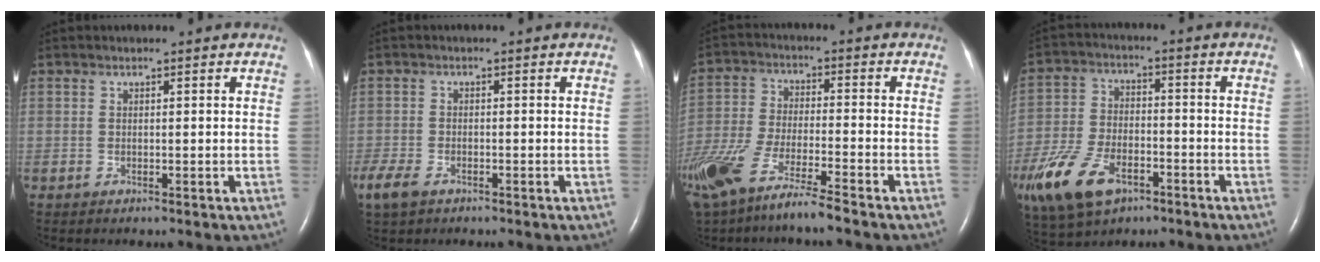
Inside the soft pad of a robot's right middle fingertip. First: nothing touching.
{"total": 5.6, "force": [-3.7, 2.8, 3.1], "torque": [-0.071, -0.011, -0.065]}
{"total": 13.9, "force": [-10.5, 1.8, 8.9], "torque": [-0.195, -0.032, -0.197]}
{"total": 15.1, "force": [-8.5, 7.7, 9.9], "torque": [-0.226, -0.011, -0.150]}